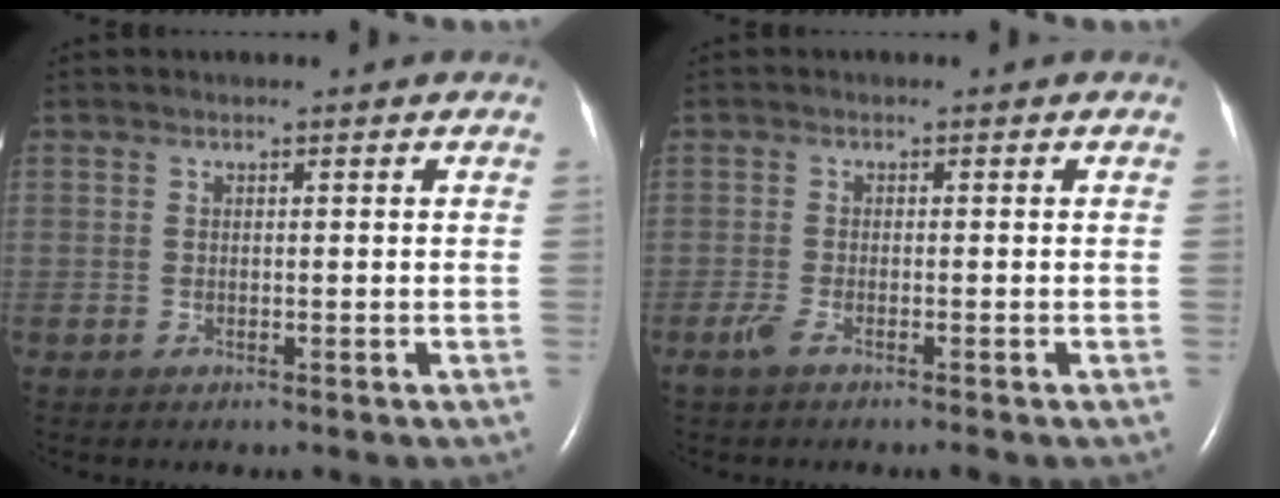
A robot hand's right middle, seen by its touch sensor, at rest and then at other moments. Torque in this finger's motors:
{"motor_torque": [0.41, -0.27, 0.04, 0.02]}